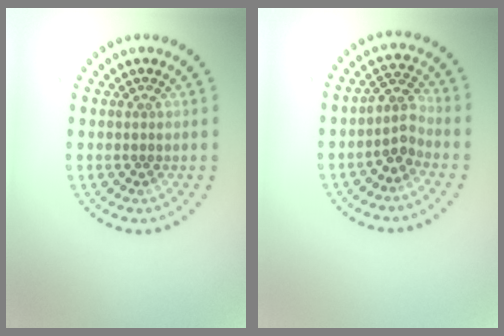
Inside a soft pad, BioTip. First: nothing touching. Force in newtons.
{"total": 2.6, "press": 2.0, "slide": 1.6}